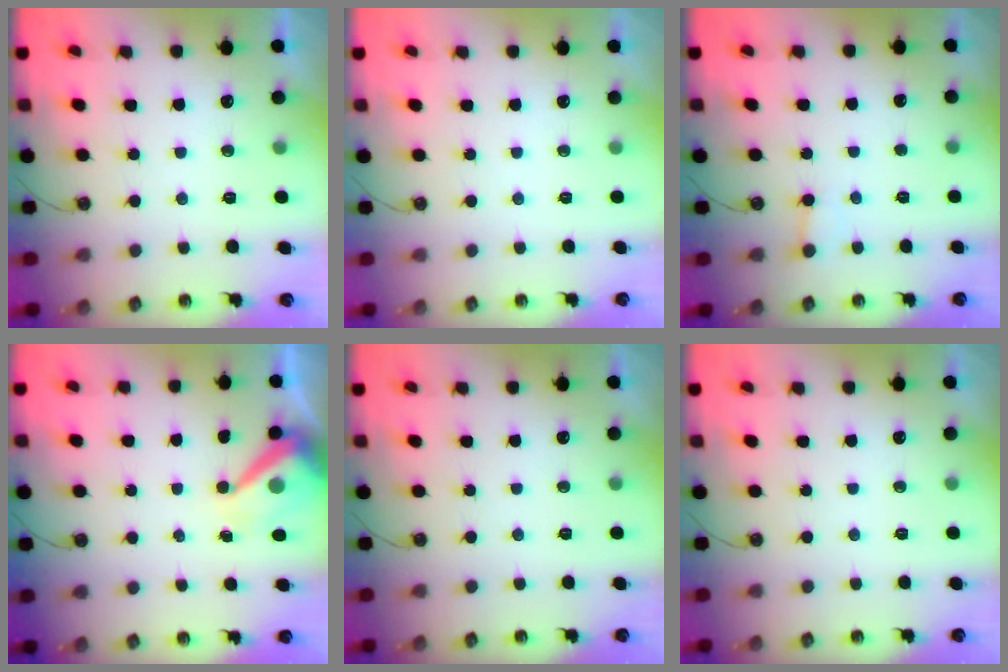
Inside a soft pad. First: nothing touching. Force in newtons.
{"total": 0.0}
{"total": 3.0, "press": 3.0, "slide": 0.2}
{"total": 9.4, "press": 9.3, "slide": 1.1}
{"total": 0.0}
{"total": 0.0}